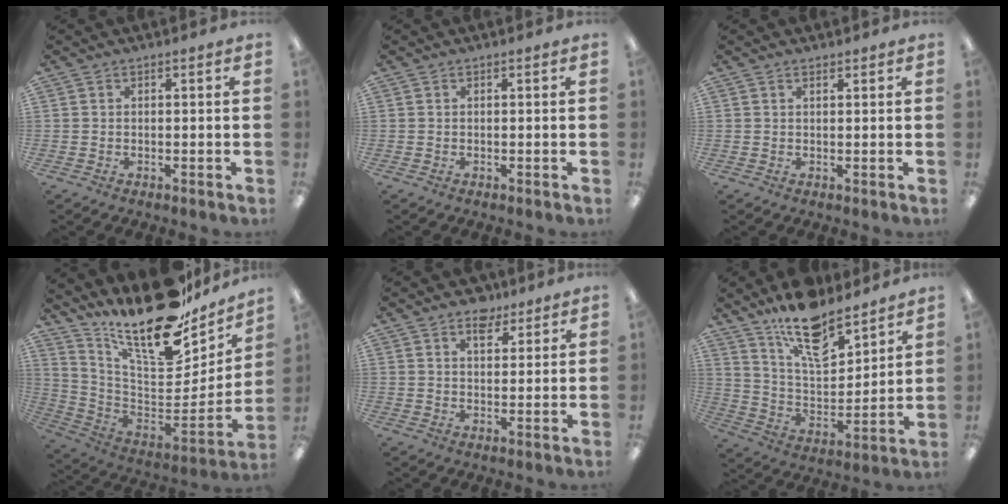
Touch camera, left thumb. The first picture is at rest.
{"total": 0.0}
{"total": 0.9, "force": [0.8, 0.3, 0.4], "torque": [-0.009, 0.001, 0.014]}
{"total": 20.4, "force": [15.5, 7.2, 11.2], "torque": [-0.162, -0.129, 0.259]}
{"total": 5.5, "force": [4.0, 3.0, 2.3], "torque": [-0.017, -0.018, 0.065]}
{"total": 16.2, "force": [12.6, 6.3, 8.1], "torque": [-0.139, -0.077, 0.221]}